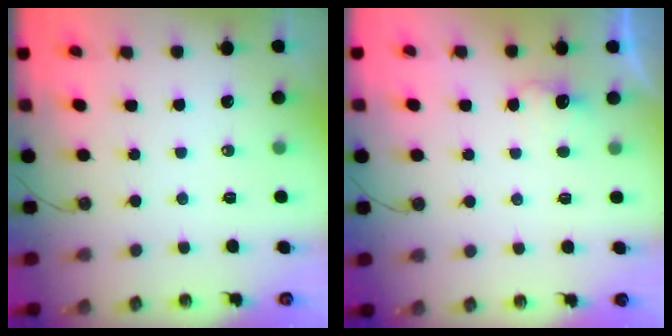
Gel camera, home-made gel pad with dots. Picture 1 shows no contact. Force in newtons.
{"total": 2.6, "press": 2.6, "slide": 0.7}